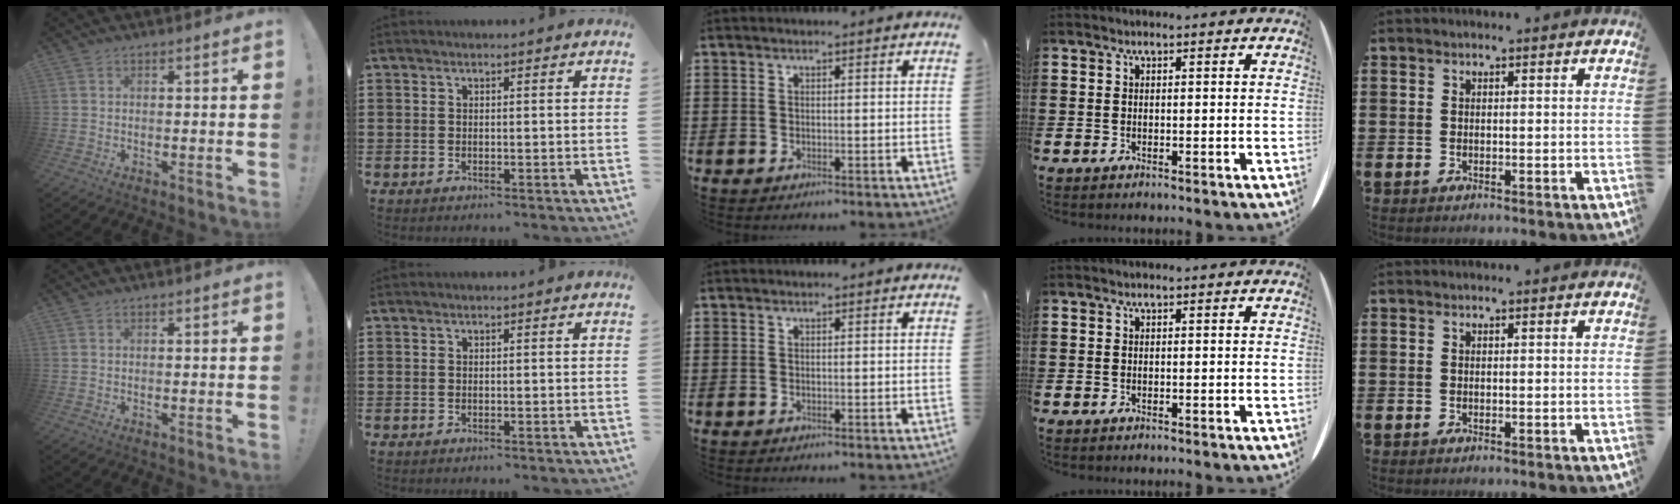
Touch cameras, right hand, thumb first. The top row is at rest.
{}